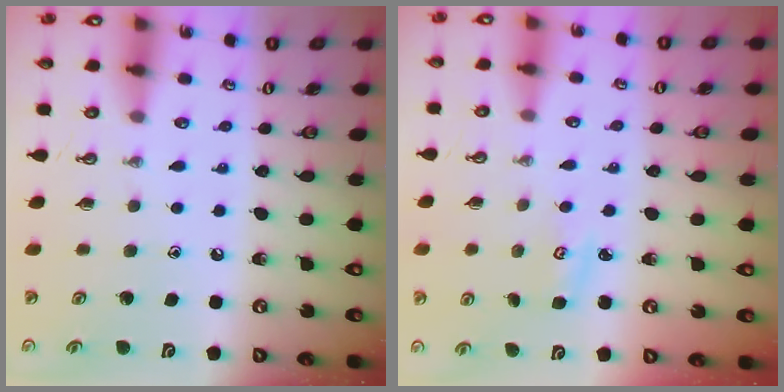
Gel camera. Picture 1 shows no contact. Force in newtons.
{"total": 2.8, "press": 2.8, "slide": 0.2}